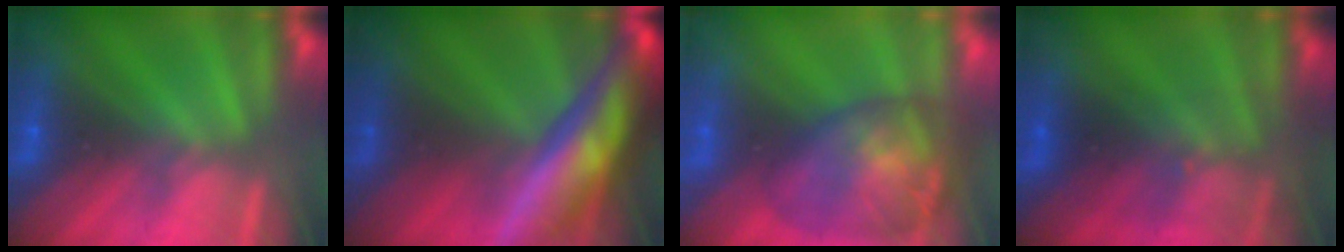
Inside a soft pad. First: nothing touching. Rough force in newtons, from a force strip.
{"total": 7.1}
{"total": 7.8}
{"total": 2.9}